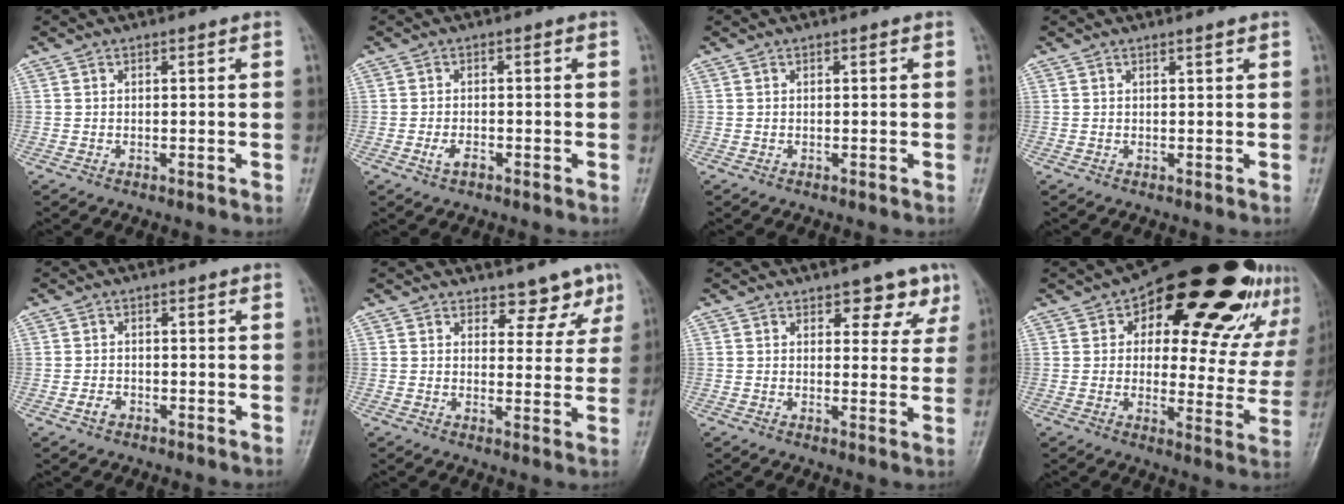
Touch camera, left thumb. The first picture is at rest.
{"total": 2.3, "force": [-1.1, 1.3, 1.5], "torque": [-0.030, 0.006, -0.021]}
{"total": 0.0}
{"total": 0.6, "force": [0.5, 0.0, 0.3], "torque": [-0.007, -0.004, 0.008]}
{"total": 1.9, "force": [-1.0, 1.4, 0.8], "torque": [-0.012, 0.006, -0.018]}
{"total": 5.5, "force": [4.3, 3.1, 1.4], "torque": [0.018, -0.031, 0.050]}
{"total": 5.4, "force": [3.7, 3.1, 2.5], "torque": [0.007, -0.020, 0.043]}
{"total": 27.3, "force": [14.9, 12.8, 18.9], "torque": [-0.208, -0.026, 0.201]}